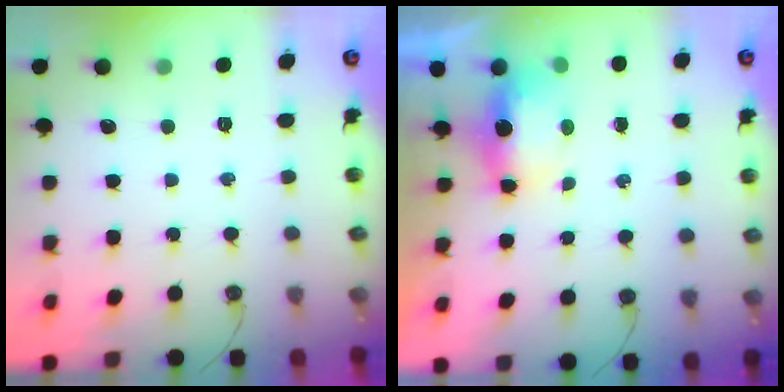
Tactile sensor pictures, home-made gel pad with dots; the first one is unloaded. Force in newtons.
{"total": 7.0, "press": 6.5, "slide": 2.6}